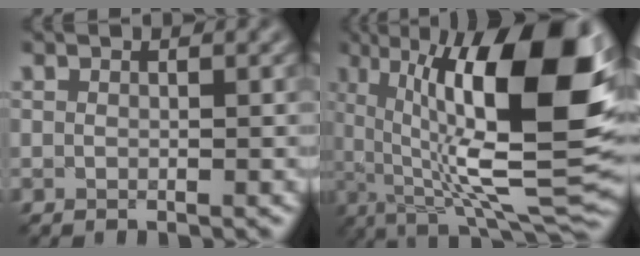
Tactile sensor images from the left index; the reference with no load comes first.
{"total": 17.1, "force": [3.6, 5.3, 15.8], "torque": [-0.243, -0.002, 0.059]}